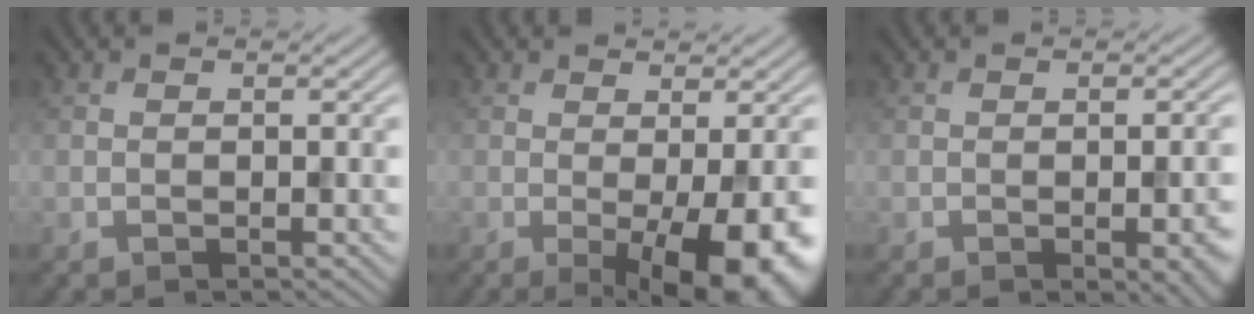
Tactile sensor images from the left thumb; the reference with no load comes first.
{"total": 7.2, "force": [-1.3, 2.7, 6.6], "torque": [-0.094, -0.012, -0.013]}
{"total": 4.7, "force": [-1.6, 1.4, 4.2], "torque": [-0.048, -0.007, -0.013]}